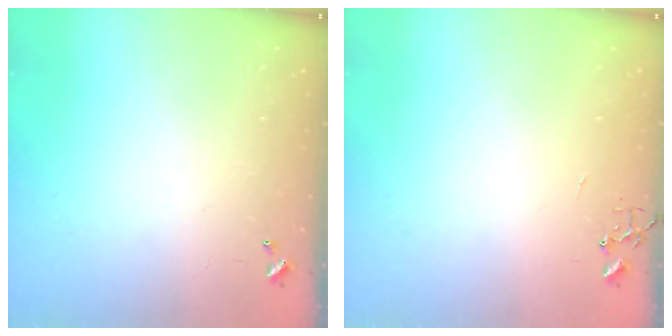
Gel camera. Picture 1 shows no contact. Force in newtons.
{"total": 0.0}